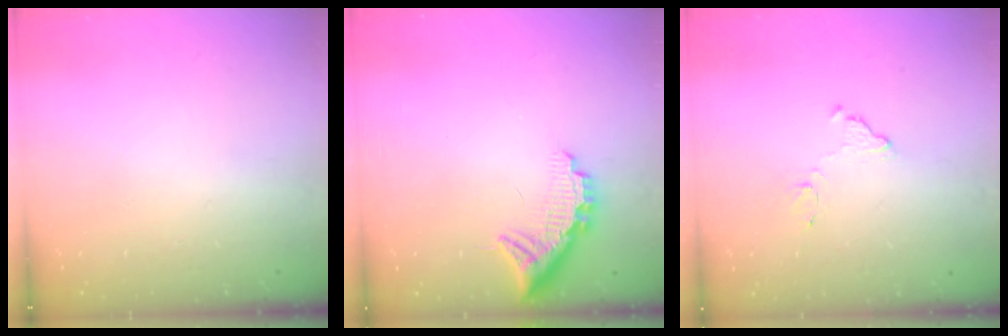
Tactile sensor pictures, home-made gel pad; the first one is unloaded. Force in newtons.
{"total": 12.5, "press": 12.5, "slide": 1.1}
{"total": 8.6, "press": 8.6, "slide": 0.5}